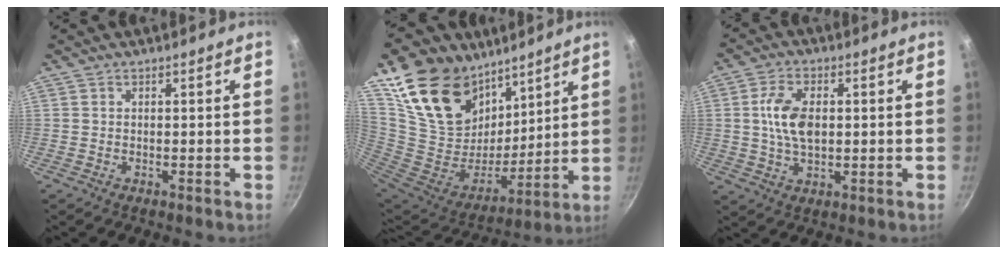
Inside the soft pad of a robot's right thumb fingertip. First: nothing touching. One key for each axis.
{"total": 26.7, "fx": 17.2, "fy": 16.1, "fz": 12.5, "tx": -0.205, "ty": -0.102, "tz": 0.326}
{"total": 8.8, "fx": 0.8, "fy": 5.1, "fz": 7.1, "tx": -0.124, "ty": 0.005, "tz": 0.013}